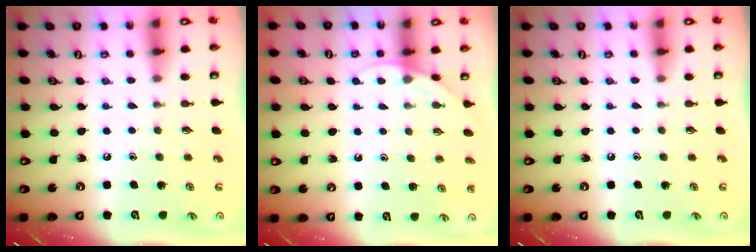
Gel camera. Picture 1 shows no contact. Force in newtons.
{"total": 4.8, "press": 4.7, "slide": 0.5}
{"total": 0.0}